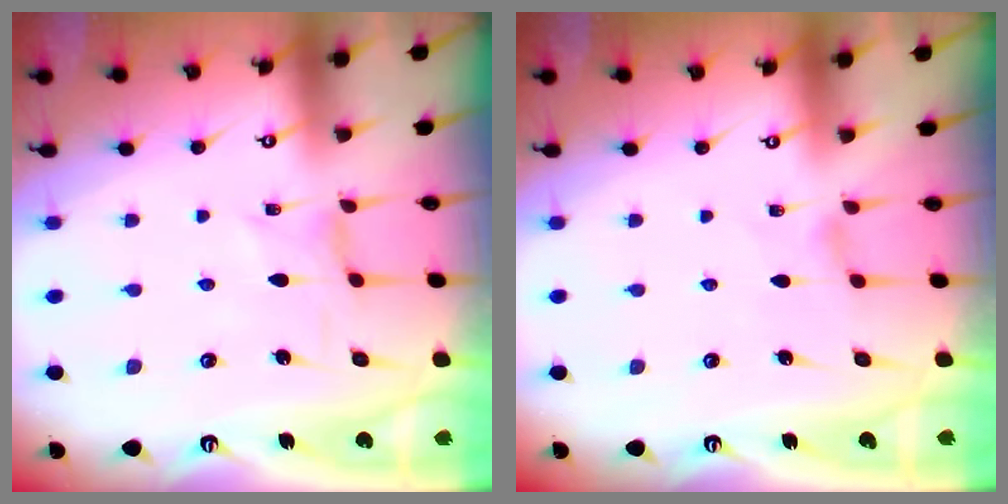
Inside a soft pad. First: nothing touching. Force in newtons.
{"total": 0.0}